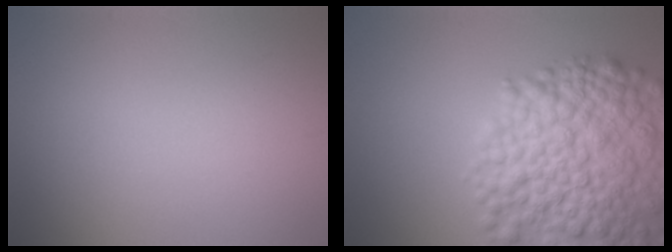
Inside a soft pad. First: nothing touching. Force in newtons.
{"total": 10.3, "press": 10.3, "slide": 0.5}